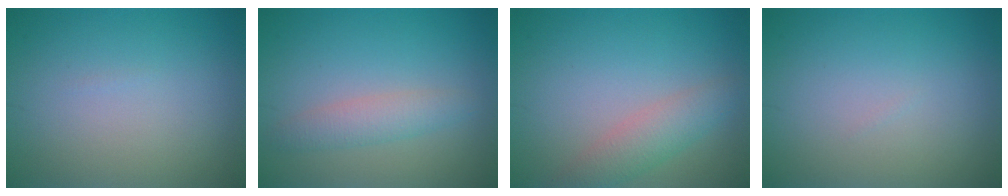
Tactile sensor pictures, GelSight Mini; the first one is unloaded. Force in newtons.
{"total": 2.4, "press": 2.4, "slide": 0.0}
{"total": 3.0, "press": 3.0, "slide": 0.1}
{"total": 0.0}